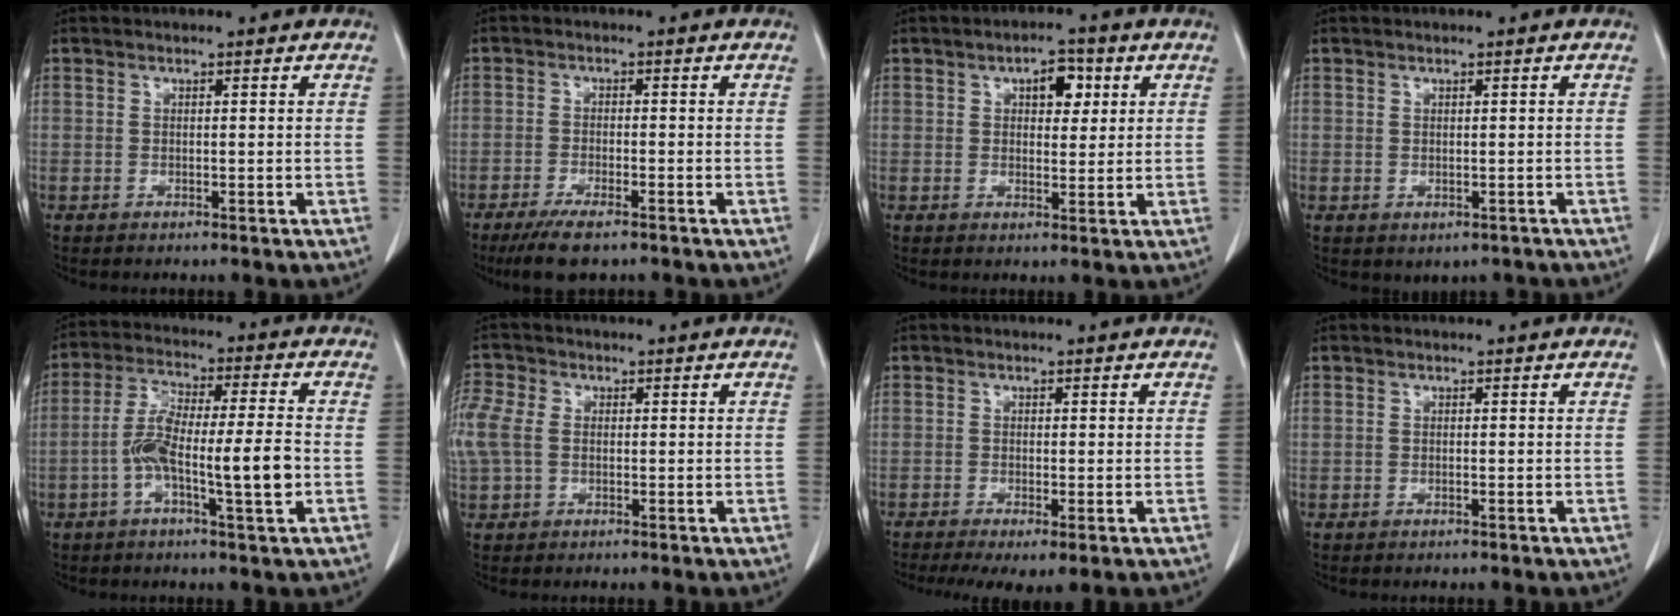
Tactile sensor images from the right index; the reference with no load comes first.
{"total": 5.9, "force": [-4.3, 1.1, 3.9], "torque": [-0.072, -0.013, -0.068]}
{"total": 4.7, "force": [1.8, 2.4, 3.6], "torque": [-0.050, 0.011, 0.026]}
{"total": 1.9, "force": [-0.7, 1.5, 0.8], "torque": [-0.009, 0.000, 0.000]}
{"total": 11.1, "force": [-2.4, 1.3, 10.7], "torque": [-0.197, 0.011, -0.048]}
{"total": 7.4, "force": [0.6, 5.5, 4.9], "torque": [-0.157, 0.028, 0.016]}
{"total": 5.5, "force": [-3.3, 1.4, 4.2], "torque": [-0.067, -0.018, -0.055]}
{"total": 0.0}